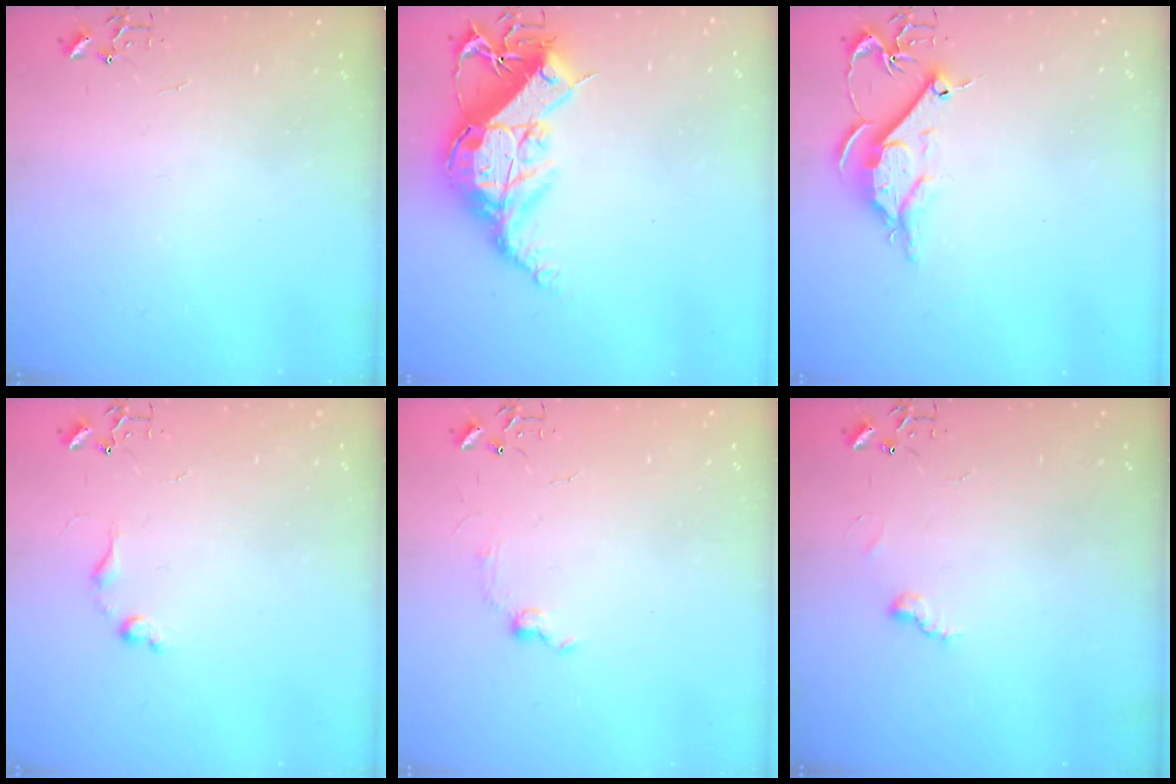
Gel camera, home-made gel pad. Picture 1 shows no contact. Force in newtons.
{"total": 19.0, "press": 18.9, "slide": 1.8}
{"total": 9.9, "press": 9.8, "slide": 0.8}
{"total": 6.7, "press": 6.6, "slide": 0.9}
{"total": 6.0, "press": 6.0, "slide": 0.9}
{"total": 5.5, "press": 5.5, "slide": 0.6}